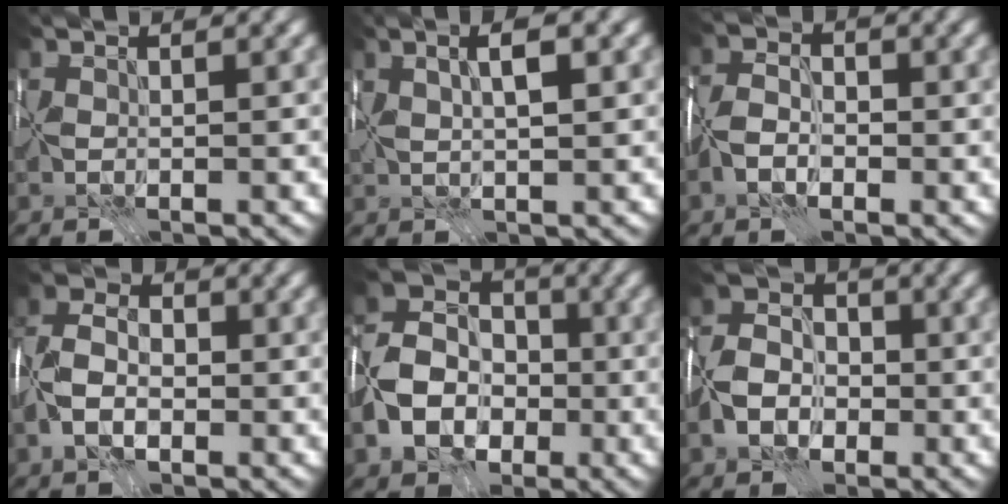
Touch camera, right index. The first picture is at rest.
{"total": 3.1, "force": [1.1, 0.7, 2.9], "torque": [-0.051, 0.005, 0.017]}
{"total": 3.9, "force": [-1.7, 2.5, 2.3], "torque": [-0.049, 0.001, -0.044]}
{"total": 5.7, "force": [-1.5, 3.8, 4.0], "torque": [-0.087, 0.007, -0.041]}
{"total": 8.4, "force": [-2.5, 6.6, 4.5], "torque": [-0.101, -0.004, -0.059]}
{"total": 5.7, "force": [-2.0, 4.5, 3.0], "torque": [-0.064, 0.002, -0.052]}